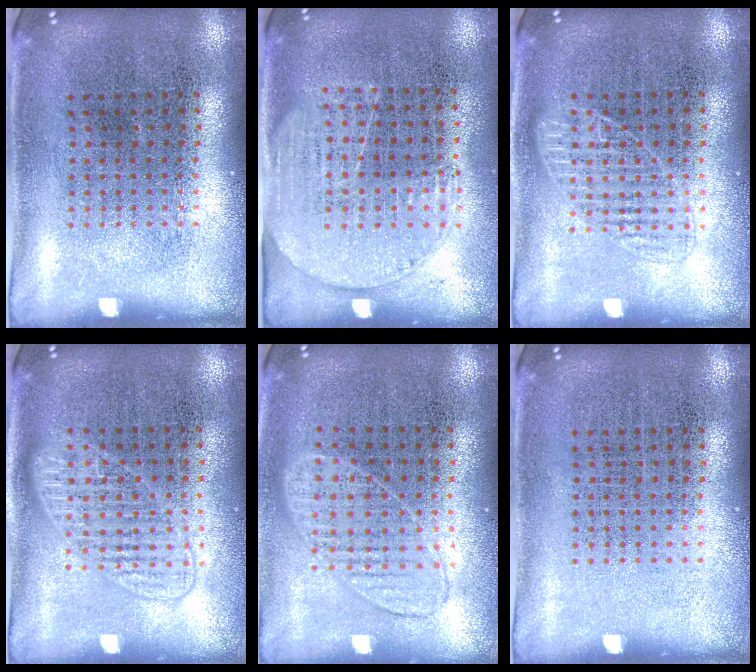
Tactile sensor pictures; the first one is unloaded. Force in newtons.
{"total": 1.5, "press": 1.3, "slide": 0.7}
{"total": 1.8, "press": 1.7, "slide": 0.4}
{"total": 1.4, "press": 1.3, "slide": 0.4}
{"total": 0.9, "press": 0.9, "slide": 0.4}
{"total": 0.0}